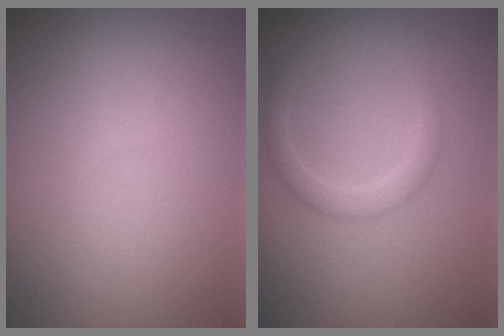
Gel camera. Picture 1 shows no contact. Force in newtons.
{"total": 1.8, "press": 1.8, "slide": 0.1}